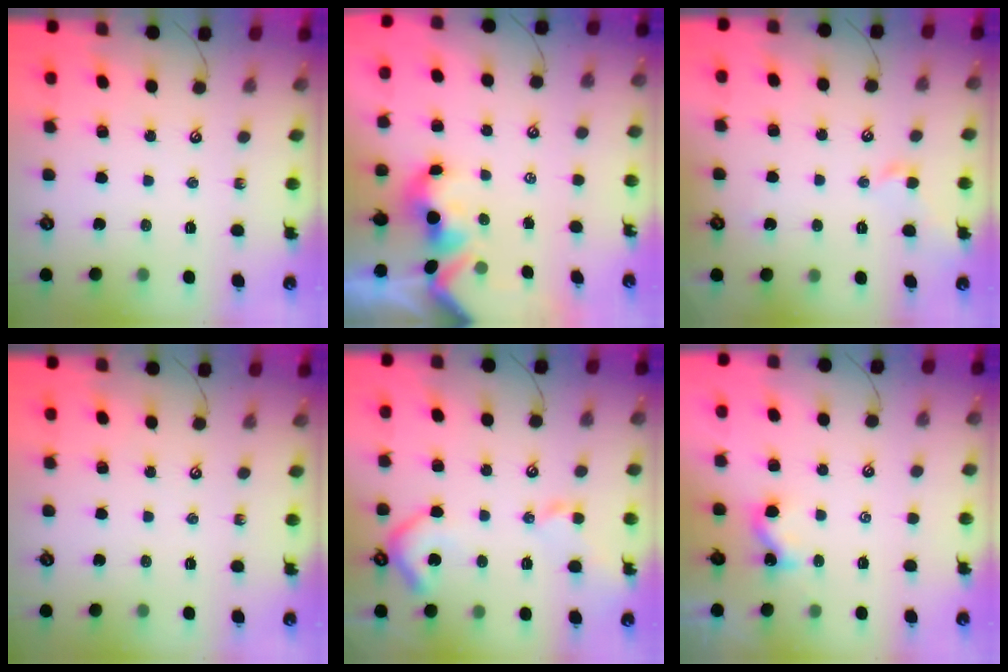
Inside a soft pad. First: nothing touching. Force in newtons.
{"total": 1.7, "press": 1.5, "slide": 0.8}
{"total": 0.6, "press": 0.4, "slide": 0.5}
{"total": 0.0}
{"total": 6.9, "press": 6.9, "slide": 1.0}
{"total": 1.1, "press": 1.0, "slide": 0.4}